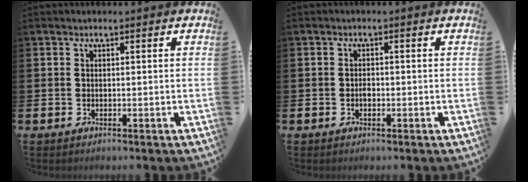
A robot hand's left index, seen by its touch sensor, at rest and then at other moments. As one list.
[{"total": 1.0, "force": [-0.3, 0.7, 0.7], "torque": [-0.012, 0.002, -0.007]}]